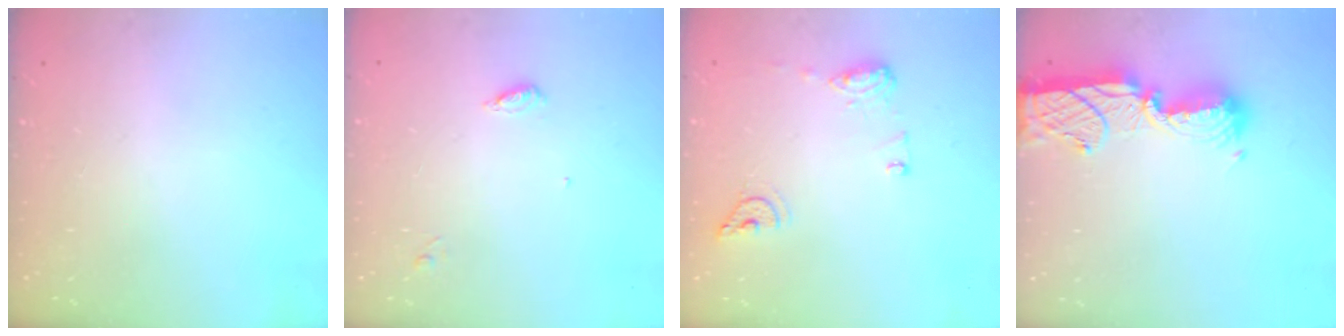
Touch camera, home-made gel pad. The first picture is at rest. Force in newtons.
{"total": 4.0, "press": 4.0, "slide": 0.4}
{"total": 9.1, "press": 9.1, "slide": 1.1}
{"total": 13.4, "press": 13.3, "slide": 1.0}